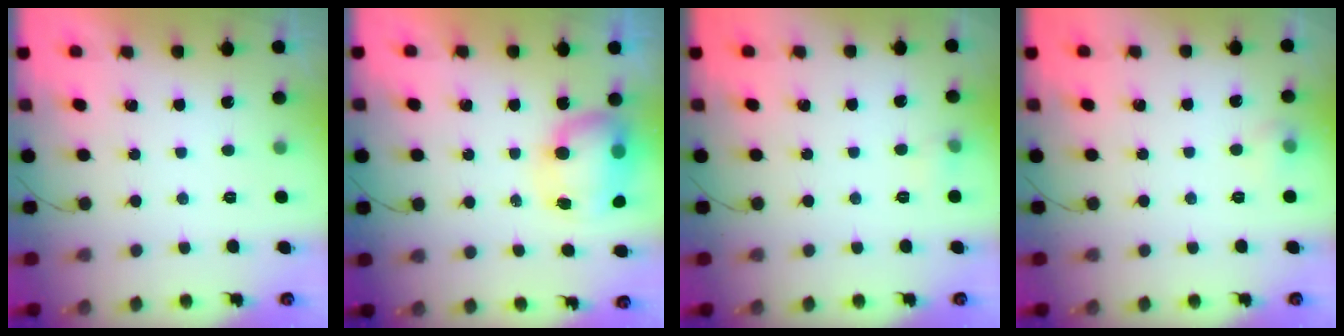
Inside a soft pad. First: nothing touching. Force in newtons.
{"total": 9.7, "press": 9.3, "slide": 2.7}
{"total": 3.6, "press": 3.4, "slide": 1.1}
{"total": 5.2, "press": 5.1, "slide": 1.2}